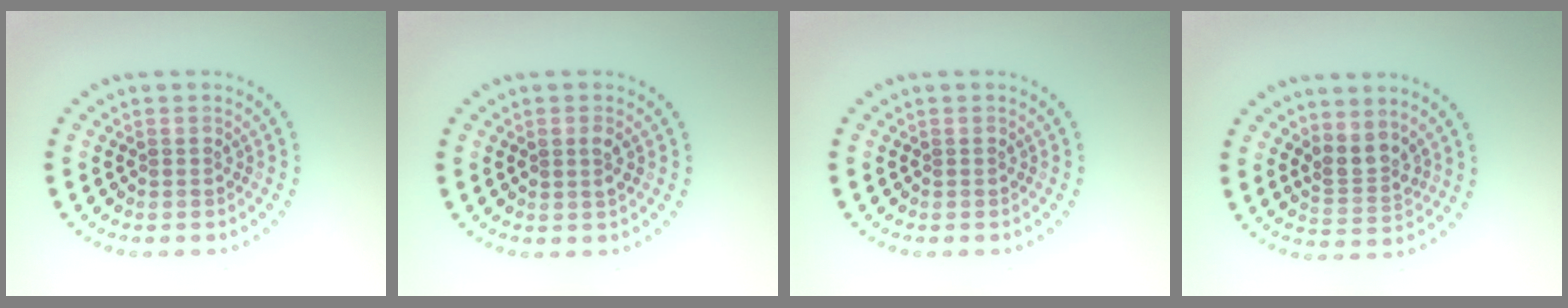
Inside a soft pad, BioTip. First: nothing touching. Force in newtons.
{"total": 1.2, "press": 1.2, "slide": 0.1}
{"total": 0.0}
{"total": 2.6, "press": 1.9, "slide": 1.7}